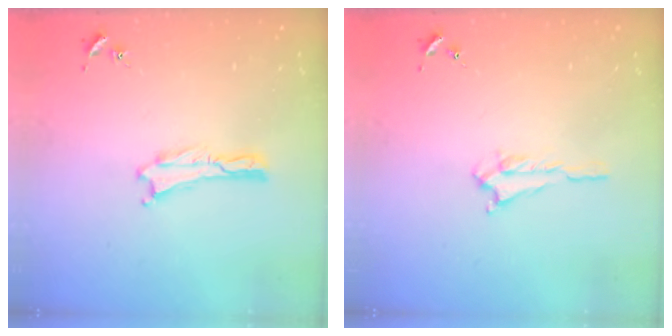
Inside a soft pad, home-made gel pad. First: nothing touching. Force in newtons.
{"total": 0.7, "press": 0.7, "slide": 0.2}